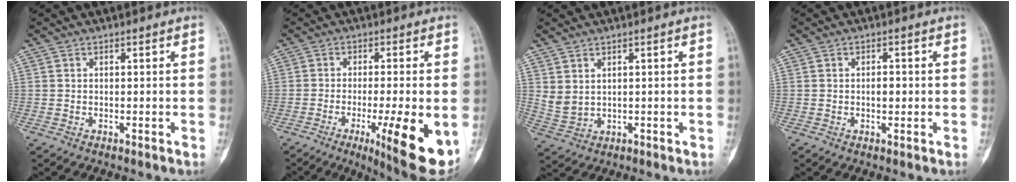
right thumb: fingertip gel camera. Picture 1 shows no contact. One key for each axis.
{"total": 14.2, "fx": -4.1, "fy": 2.5, "fz": 13.4, "tx": -0.164, "ty": -0.017, "tz": -0.050}
{"total": 3.5, "fx": 1.6, "fy": 2.1, "fz": 2.4, "tx": -0.042, "ty": -0.008, "tz": 0.044}
{"total": 1.9, "fx": -0.1, "fy": 1.1, "fz": 1.6, "tx": -0.015, "ty": 0.003, "tz": -0.003}